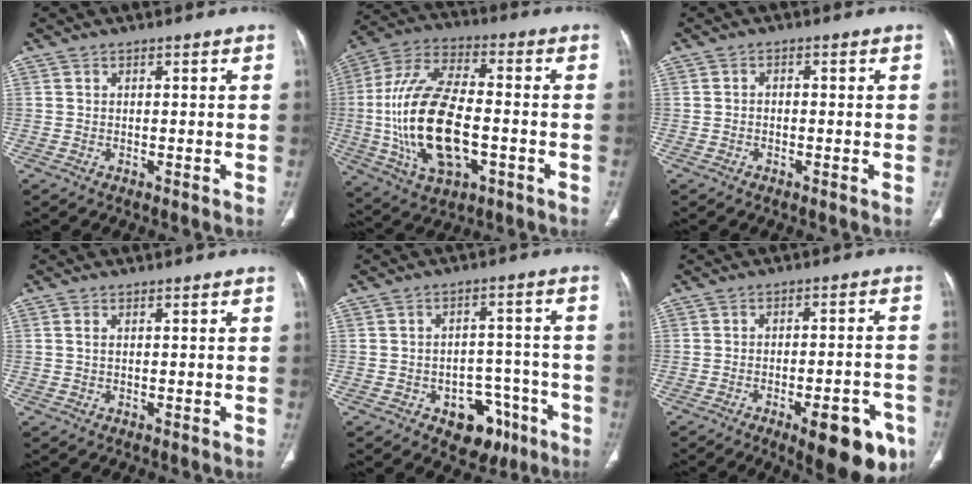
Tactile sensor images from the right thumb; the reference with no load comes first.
{"total": 21.3, "force": [-3.4, 10.5, 18.2], "torque": [-0.368, 0.018, -0.053]}
{"total": 1.0, "force": [-0.3, 0.7, 0.6], "torque": [-0.006, 0.004, -0.008]}
{"total": 1.0, "force": [0.3, 0.5, 0.9], "torque": [-0.024, 0.007, 0.008]}
{"total": 9.8, "force": [-5.2, 6.6, 5.1], "torque": [-0.030, 0.043, -0.063]}
{"total": 13.9, "force": [-7.2, 4.8, 11.0], "torque": [-0.104, 0.031, -0.086]}